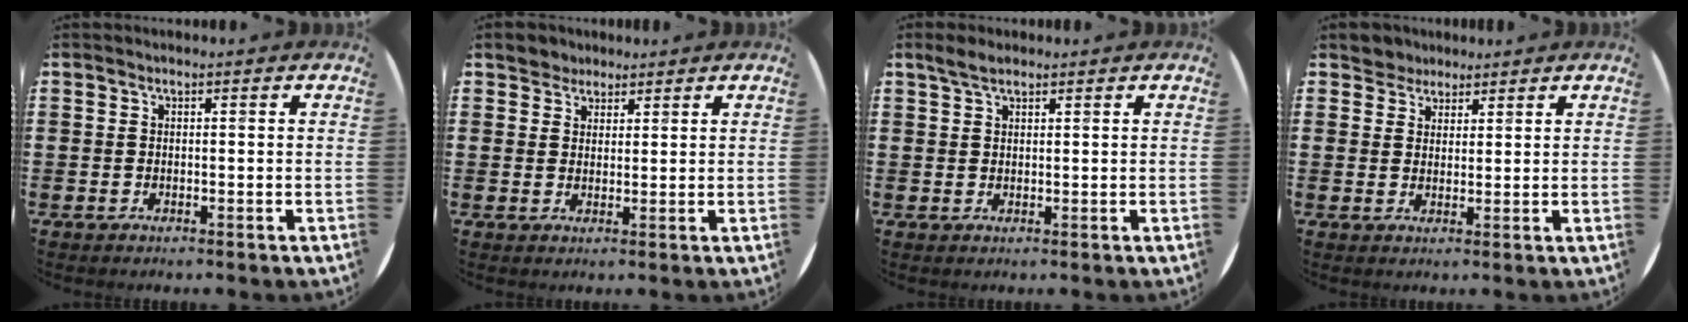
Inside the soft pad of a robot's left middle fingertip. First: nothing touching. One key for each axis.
{"total": 2.5, "fx": 2.2, "fy": 1.3, "fz": -0.3, "tx": 0.006, "ty": 0.004, "tz": 0.042}
{"total": 2.3, "fx": 1.8, "fy": 0.8, "fz": 1.1, "tx": -0.026, "ty": 0.006, "tz": 0.033}
{"total": 3.1, "fx": 2.7, "fy": 1.5, "fz": -0.4, "tx": 0.005, "ty": 0.002, "tz": 0.051}